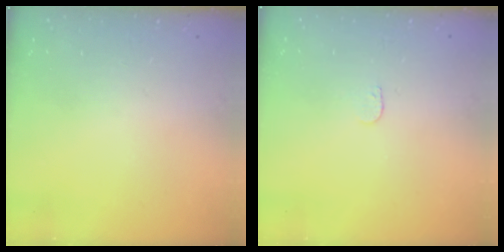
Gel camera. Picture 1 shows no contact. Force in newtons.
{"total": 3.2, "press": 3.2, "slide": 0.3}